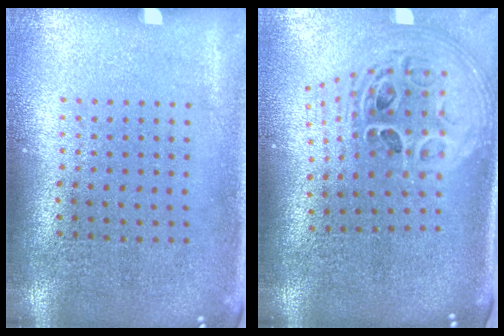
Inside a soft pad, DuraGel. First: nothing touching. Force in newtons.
{"total": 2.9, "press": 2.0, "slide": 2.1}